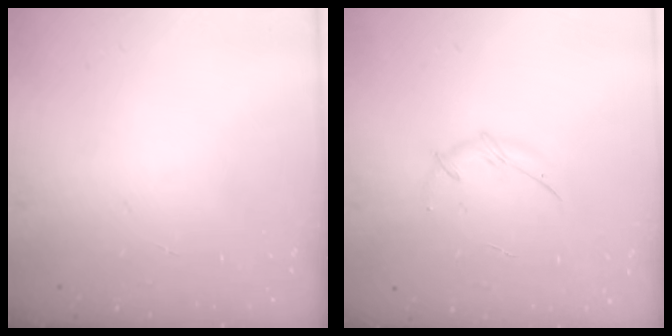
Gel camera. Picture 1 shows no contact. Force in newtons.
{"total": 4.8, "press": 4.7, "slide": 1.0}